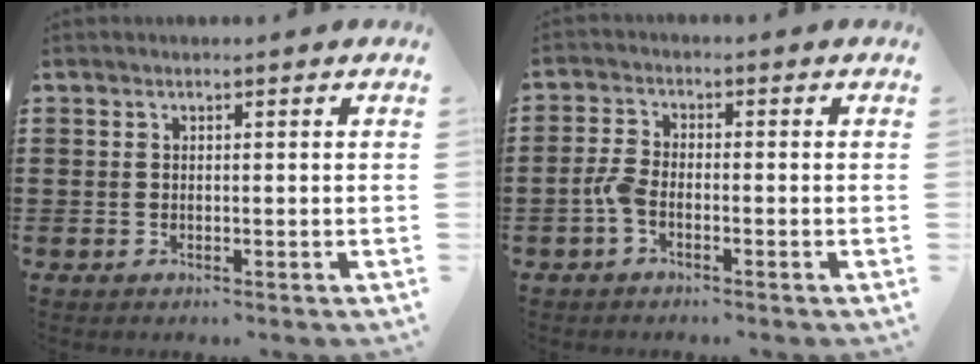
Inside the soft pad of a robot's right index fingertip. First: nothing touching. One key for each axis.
{"total": 2.9, "fx": -1.5, "fy": 1.3, "fz": 2.2, "tx": -0.054, "ty": 0.000, "tz": -0.032}